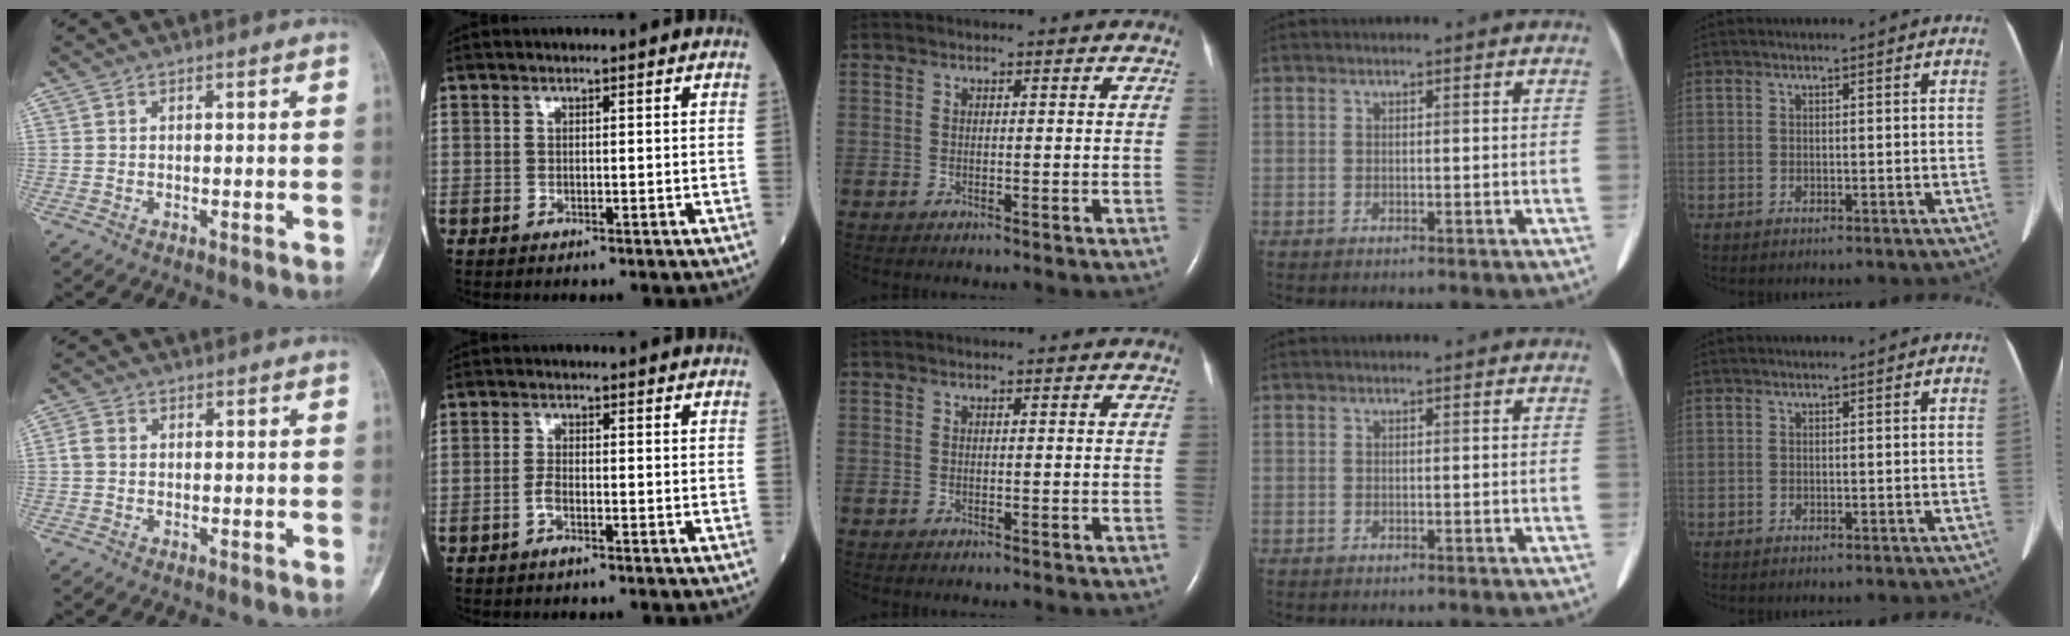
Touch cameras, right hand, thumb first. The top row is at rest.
{"thumb": {"total": 2.2, "force": [-0.1, 1.8, 1.2], "torque": [-0.021, 0.005, -0.008]}, "index": {"total": 1.9, "force": [-1.0, 0.5, 1.5], "torque": [-0.033, 0.001, -0.022]}}